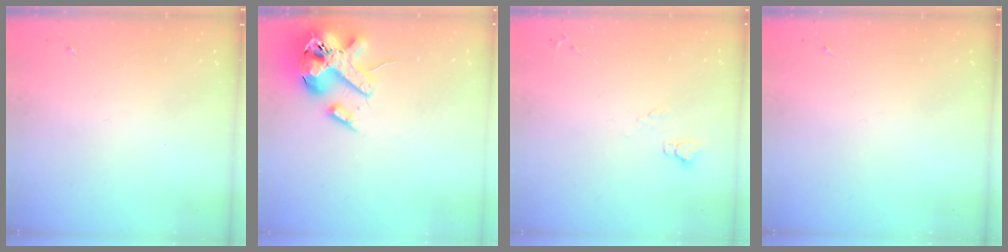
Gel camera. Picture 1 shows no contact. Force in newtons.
{"total": 16.5, "press": 16.3, "slide": 2.8}
{"total": 5.0, "press": 5.0, "slide": 0.6}
{"total": 0.0}